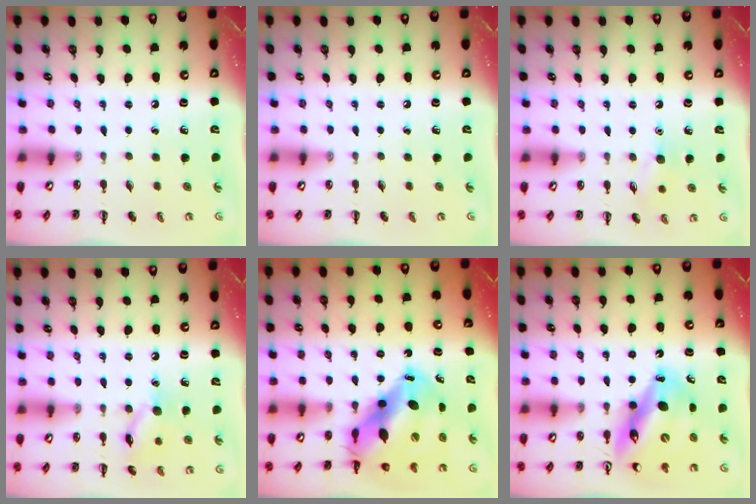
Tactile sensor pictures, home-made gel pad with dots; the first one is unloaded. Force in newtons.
{"total": 0.0}
{"total": 7.1, "press": 7.0, "slide": 1.4}
{"total": 10.2, "press": 10.2, "slide": 0.5}
{"total": 13.4, "press": 12.9, "slide": 3.6}
{"total": 14.4, "press": 13.7, "slide": 4.3}